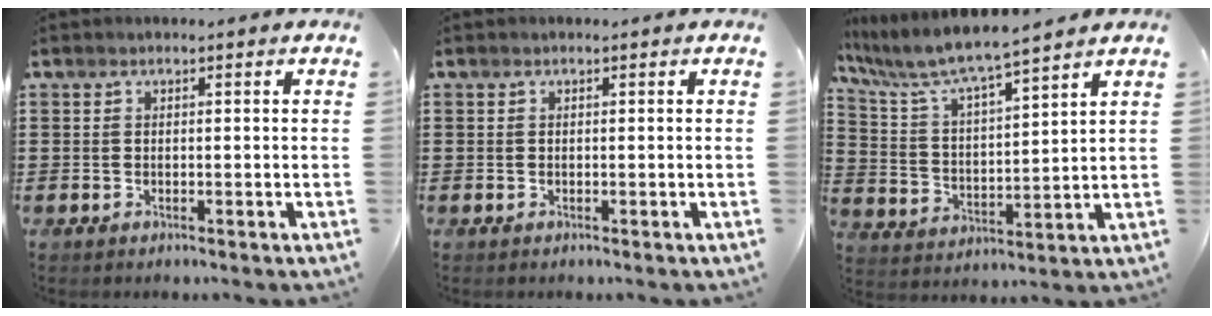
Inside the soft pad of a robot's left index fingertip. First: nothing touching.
{"total": 0.0}
{"total": 6.3, "force": [5.7, 0.3, 2.6], "torque": [-0.079, -0.037, 0.092]}